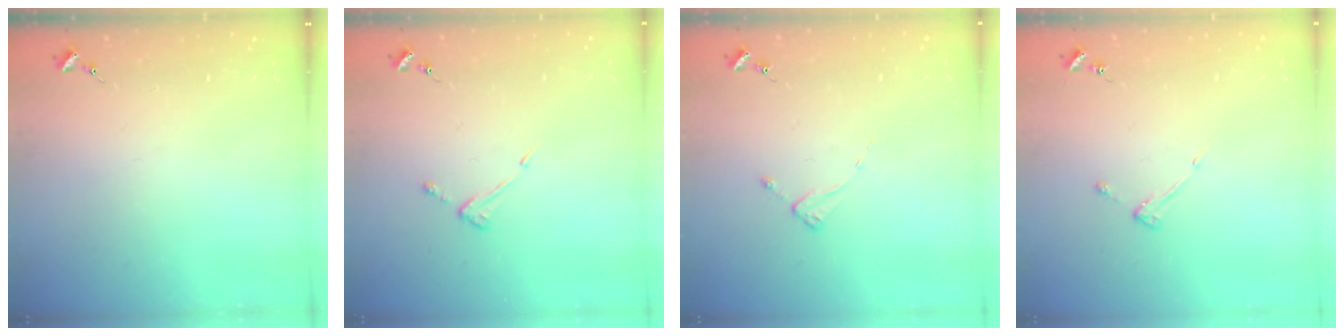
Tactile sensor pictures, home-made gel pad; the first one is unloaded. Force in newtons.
{"total": 4.3, "press": 4.3, "slide": 0.5}
{"total": 2.0, "press": 2.0, "slide": 0.3}
{"total": 3.0, "press": 3.0, "slide": 0.4}